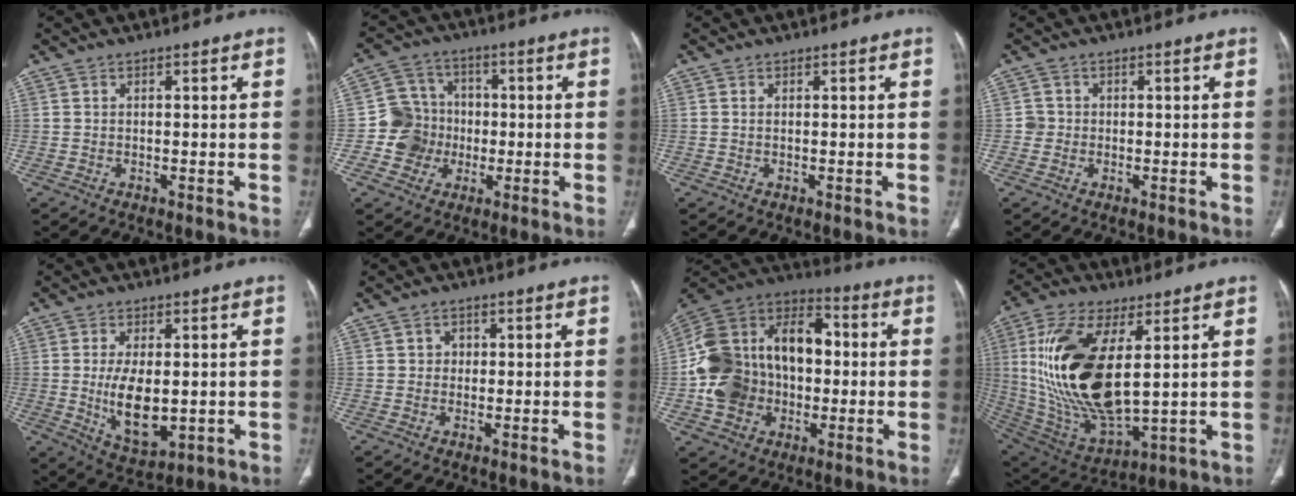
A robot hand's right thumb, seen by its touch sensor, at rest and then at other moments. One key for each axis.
{"total": 9.2, "fx": -1.5, "fy": 8.8, "fz": 2.2, "tx": 0.002, "ty": 0.021, "tz": -0.031}
{"total": 0.0}
{"total": 1.7, "fx": -0.2, "fy": 1.7, "fz": 0.2, "tx": 0.007, "ty": 0.007, "tz": -0.007}
{"total": 10.2, "fx": -0.5, "fy": 5.2, "fz": 8.8, "tx": -0.146, "ty": -0.017, "tz": 0.009}
{"total": 1.8, "fx": 0.4, "fy": 1.7, "fz": 0.6, "tx": 0.001, "ty": 0.002, "tz": 0.004}
{"total": 25.8, "fx": -1.2, "fy": 19.0, "fz": 17.4, "tx": -0.313, "ty": 0.036, "tz": -0.017}
{"total": 23.9, "fx": 4.3, "fy": 10.8, "fz": 21.0, "tx": -0.425, "ty": -0.028, "tz": 0.092}